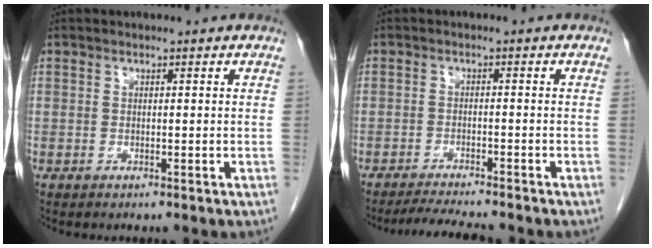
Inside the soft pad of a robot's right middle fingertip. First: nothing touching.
{"total": 5.5, "force": [-5.1, -0.3, 1.9], "torque": [-0.037, -0.018, -0.083]}